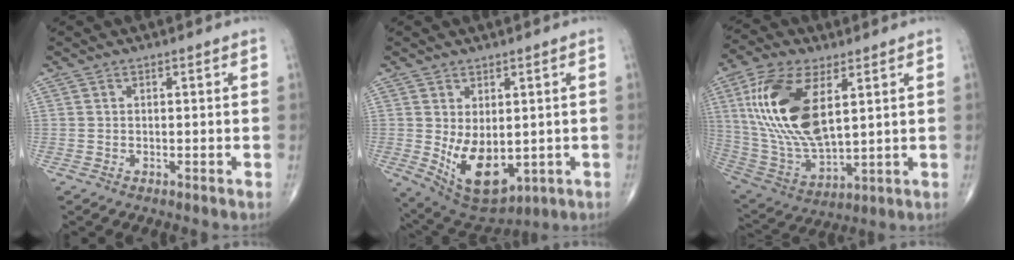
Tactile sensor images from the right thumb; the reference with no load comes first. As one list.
[{"total": 11.4, "force": [-1.1, 6.6, 9.3], "torque": [-0.138, -0.013, 0.012]}, {"total": 20.3, "force": [5.8, 9.6, 16.9], "torque": [-0.345, -0.023, 0.115]}]